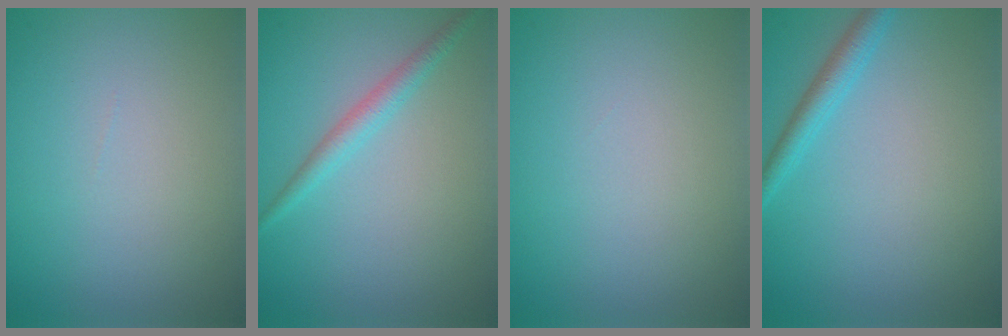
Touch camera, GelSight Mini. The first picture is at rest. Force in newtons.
{"total": 1.8, "press": 1.8, "slide": 0.1}
{"total": 0.0}
{"total": 2.2, "press": 2.2, "slide": 0.1}